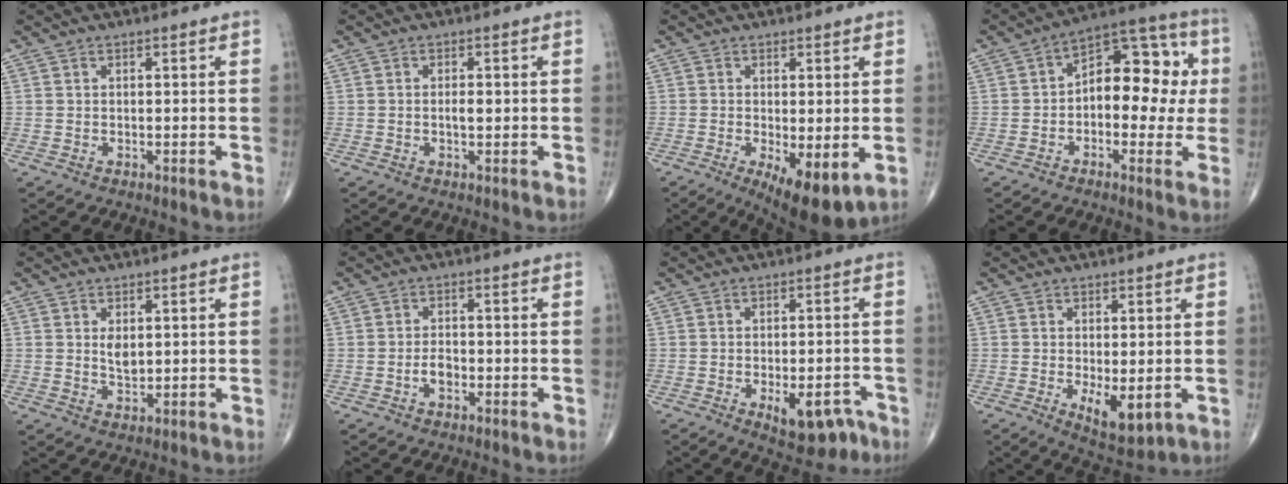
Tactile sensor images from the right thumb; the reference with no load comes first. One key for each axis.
{"total": 1.7, "fx": 0.0, "fy": 0.7, "fz": 1.6, "tx": -0.028, "ty": 0.000, "tz": -0.002}
{"total": 9.6, "fx": -2.7, "fy": 3.4, "fz": 8.5, "tx": -0.129, "ty": -0.021, "tz": -0.033}
{"total": 15.0, "fx": 0.3, "fy": 8.9, "fz": 12.1, "tx": -0.125, "ty": 0.043, "tz": -0.008}
{"total": 3.2, "fx": 0.8, "fy": 1.8, "fz": 2.5, "tx": -0.036, "ty": -0.010, "tz": 0.017}
{"total": 2.5, "fx": -1.0, "fy": 1.4, "fz": 1.9, "tx": -0.029, "ty": 0.006, "tz": -0.020}
{"total": 8.7, "fx": -4.3, "fy": 4.2, "fz": 6.3, "tx": -0.067, "ty": 0.018, "tz": -0.049}
{"total": 6.9, "fx": -1.3, "fy": 3.0, "fz": 6.0, "tx": -0.086, "ty": -0.020, "tz": -0.008}